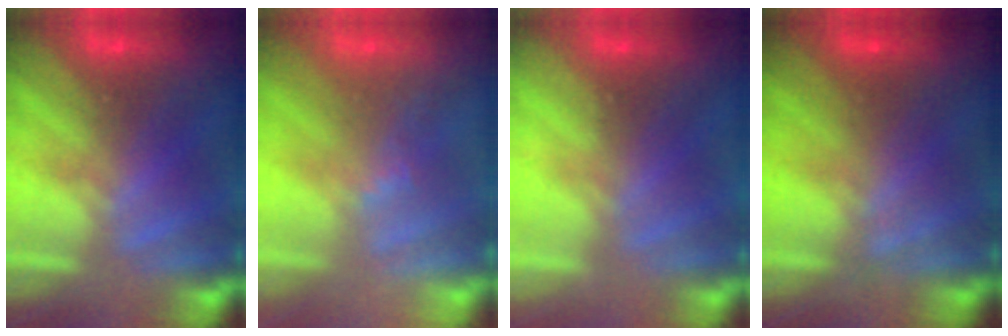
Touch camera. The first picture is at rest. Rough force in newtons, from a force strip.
{"total": 2.3}
{"total": 2.4}
{"total": 1.2}